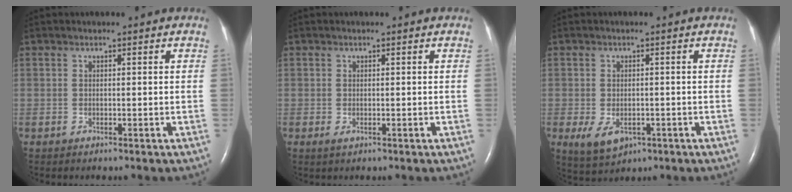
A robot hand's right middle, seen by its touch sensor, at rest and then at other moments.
{"total": 0.6, "force": [-0.2, 0.3, 0.5], "torque": [-0.013, -0.003, -0.003]}
{"total": 4.8, "force": [-1.9, 2.9, 3.3], "torque": [-0.066, -0.006, -0.019]}